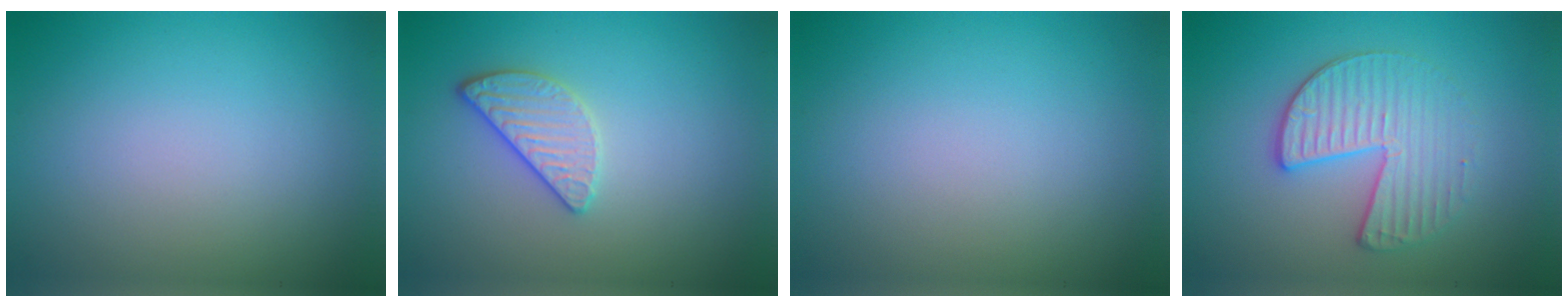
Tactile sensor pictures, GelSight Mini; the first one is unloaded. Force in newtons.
{"total": 2.5, "press": 2.3, "slide": 0.8}
{"total": 0.0}
{"total": 3.5, "press": 3.3, "slide": 1.2}